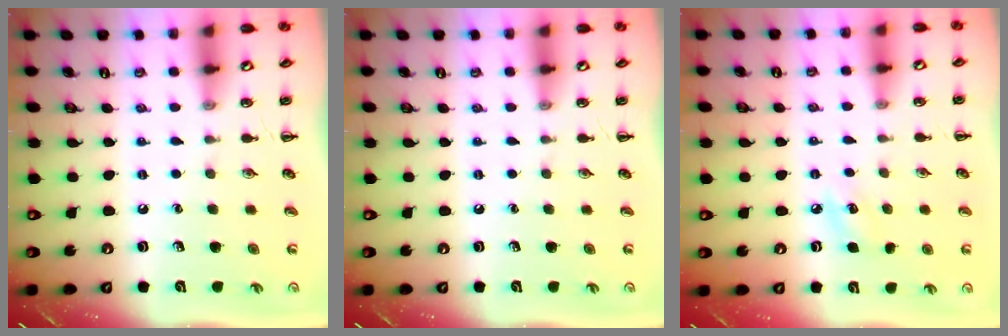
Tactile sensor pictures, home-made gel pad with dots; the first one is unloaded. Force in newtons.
{"total": 0.0}
{"total": 6.3, "press": 6.0, "slide": 2.0}